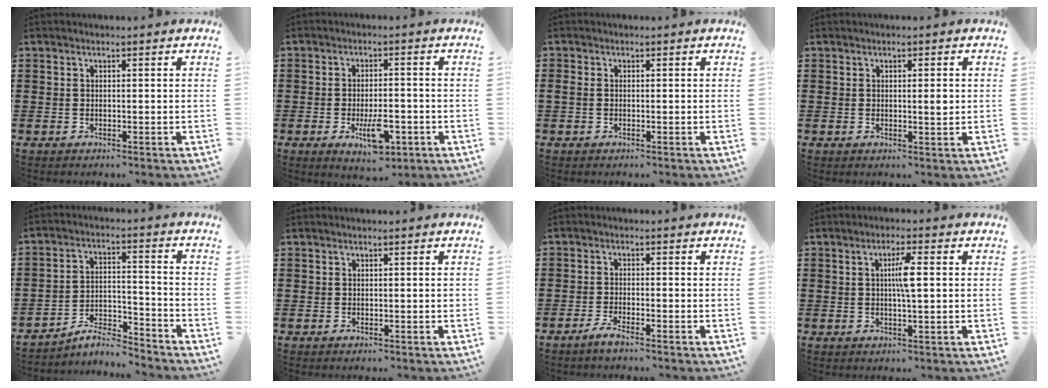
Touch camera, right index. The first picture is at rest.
{"total": 6.8, "force": [-2.5, 2.8, 5.6], "torque": [-0.093, -0.004, -0.042]}
{"total": 0.8, "force": [-0.3, 0.5, 0.6], "torque": [-0.020, -0.002, -0.008]}
{"total": 1.7, "force": [0.2, 0.3, 1.7], "torque": [-0.023, -0.001, 0.000]}
{"total": 6.3, "force": [-5.8, 1.0, 2.3], "torque": [-0.043, 0.005, -0.111]}
{"total": 0.0}
{"total": 2.0, "force": [-1.7, -0.1, 1.2], "torque": [-0.026, -0.002, -0.033]}
{"total": 4.0, "force": [0.4, 0.5, 3.9], "torque": [-0.073, 0.000, 0.004]}